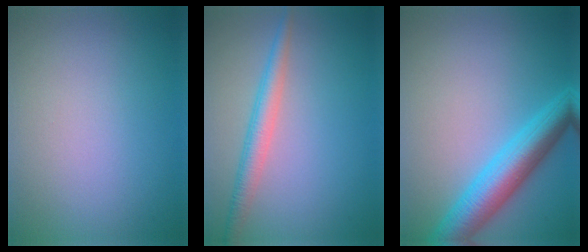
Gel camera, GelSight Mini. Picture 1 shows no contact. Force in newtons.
{"total": 2.8, "press": 2.8, "slide": 0.1}
{"total": 6.1, "press": 6.1, "slide": 0.2}